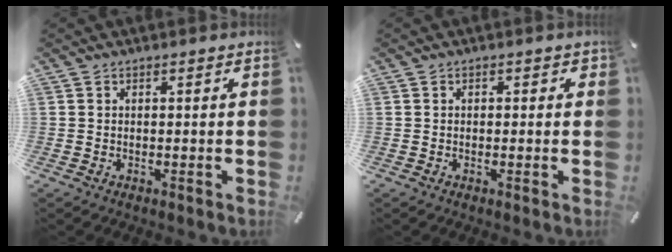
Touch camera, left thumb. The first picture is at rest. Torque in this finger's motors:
{"motor_torque": [-0.08, -0.39, 0.01, 0.18, -0.01]}